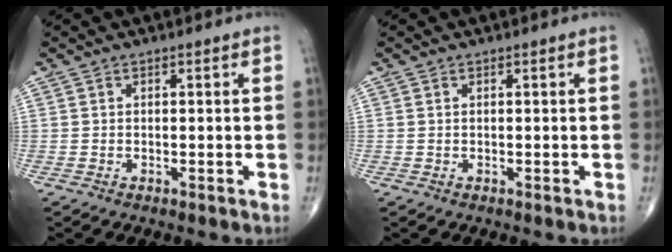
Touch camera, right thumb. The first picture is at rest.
{"total": 0.0}